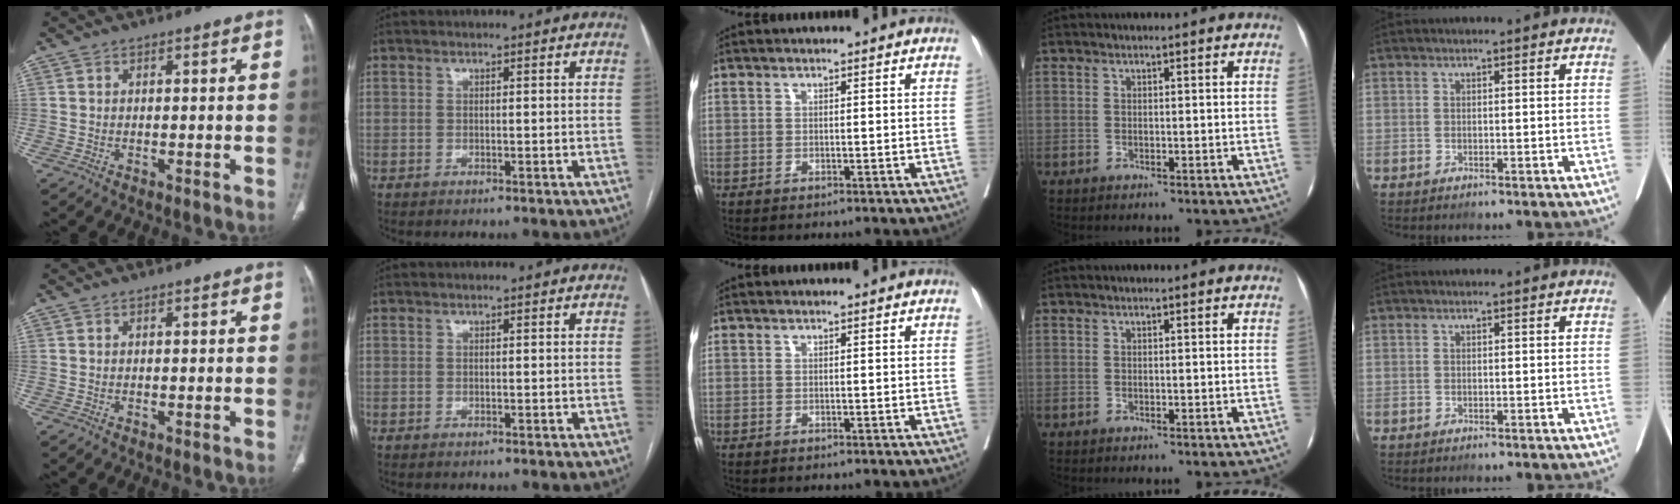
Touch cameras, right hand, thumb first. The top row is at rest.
{}